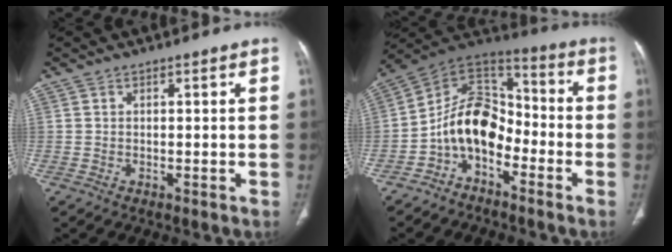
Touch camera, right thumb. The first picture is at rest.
{"total": 12.4, "force": [-4.9, 8.2, 8.0], "torque": [-0.118, 0.084, -0.103]}